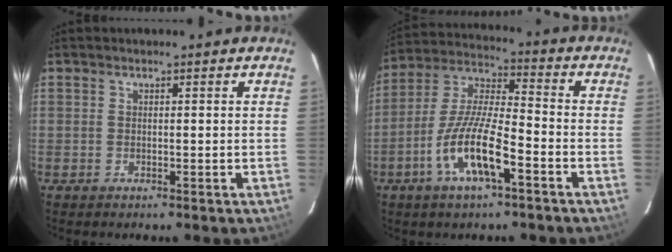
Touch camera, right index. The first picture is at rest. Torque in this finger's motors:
{"motor_torque": [1.17, -0.97, 0.60, 0.21]}